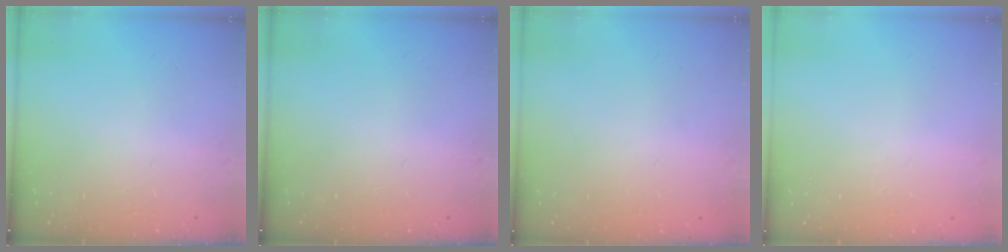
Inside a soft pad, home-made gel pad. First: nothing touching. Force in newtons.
{"total": 0.0}
{"total": 0.0}
{"total": 0.0}